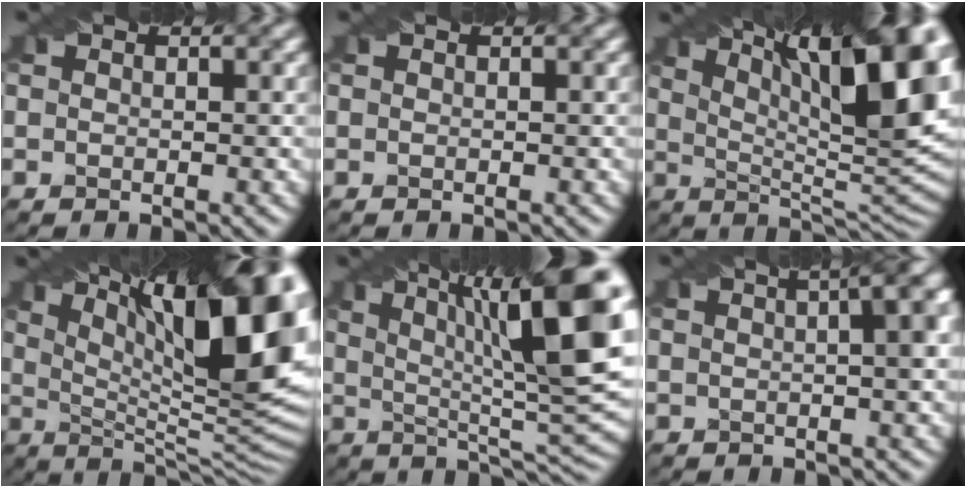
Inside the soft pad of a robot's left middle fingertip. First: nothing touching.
{"total": 0.0}
{"total": 17.1, "force": [7.7, 5.6, 14.3], "torque": [-0.191, 0.026, 0.123]}
{"total": 19.6, "force": [8.1, 6.5, 16.6], "torque": [-0.221, 0.029, 0.137]}
{"total": 14.1, "force": [4.5, 3.5, 12.9], "torque": [-0.191, 0.007, 0.080]}
{"total": 8.3, "force": [2.0, 3.6, 7.3], "torque": [-0.035, 0.049, 0.000]}